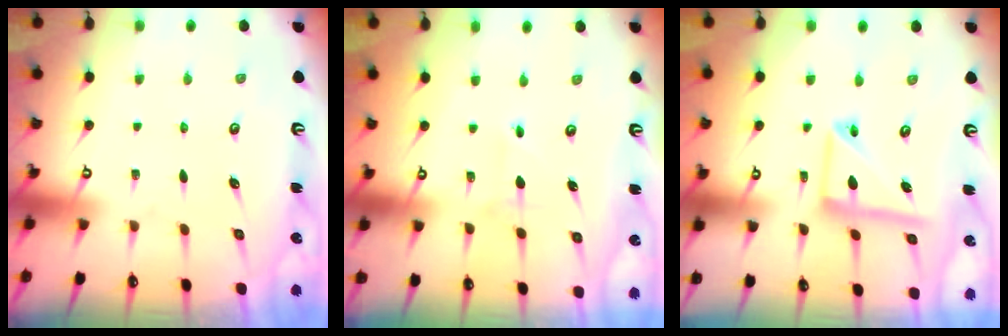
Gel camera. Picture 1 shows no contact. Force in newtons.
{"total": 1.4, "press": 1.4, "slide": 0.1}
{"total": 11.7, "press": 11.6, "slide": 1.2}